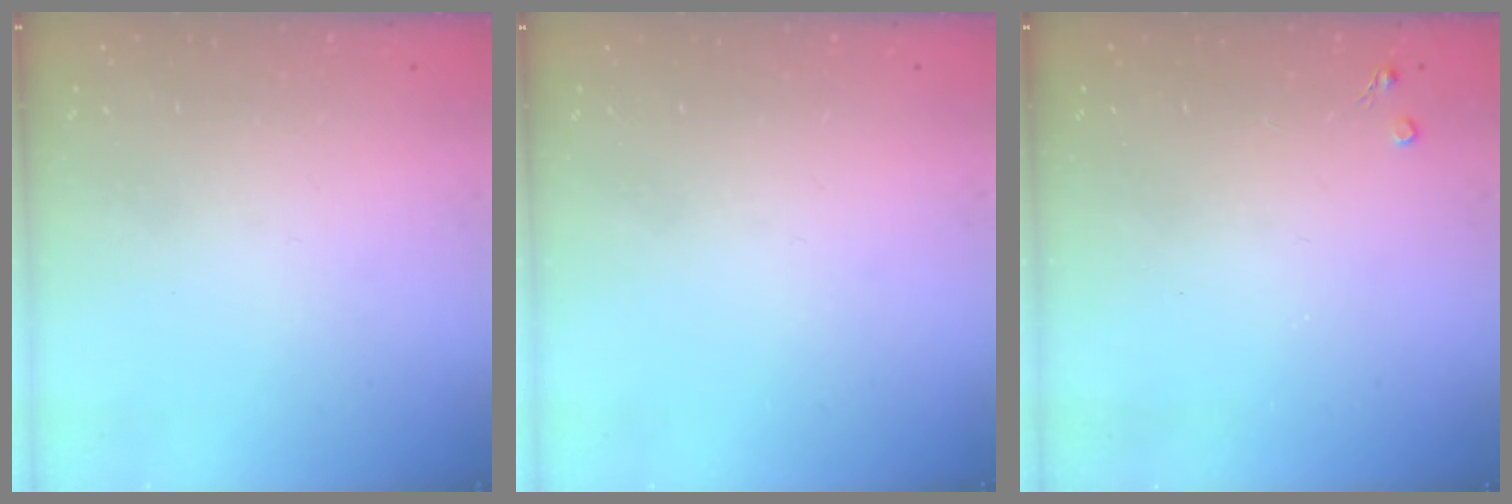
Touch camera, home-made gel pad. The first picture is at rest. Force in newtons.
{"total": 0.0}
{"total": 2.6, "press": 2.5, "slide": 0.4}